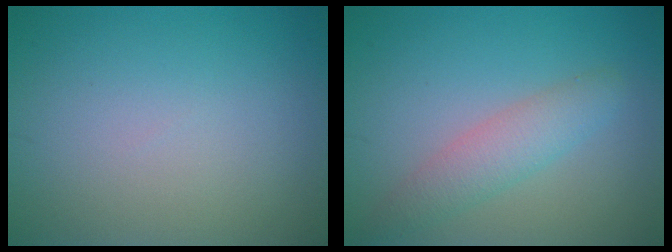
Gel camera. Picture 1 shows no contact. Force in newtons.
{"total": 3.0, "press": 2.9, "slide": 0.2}